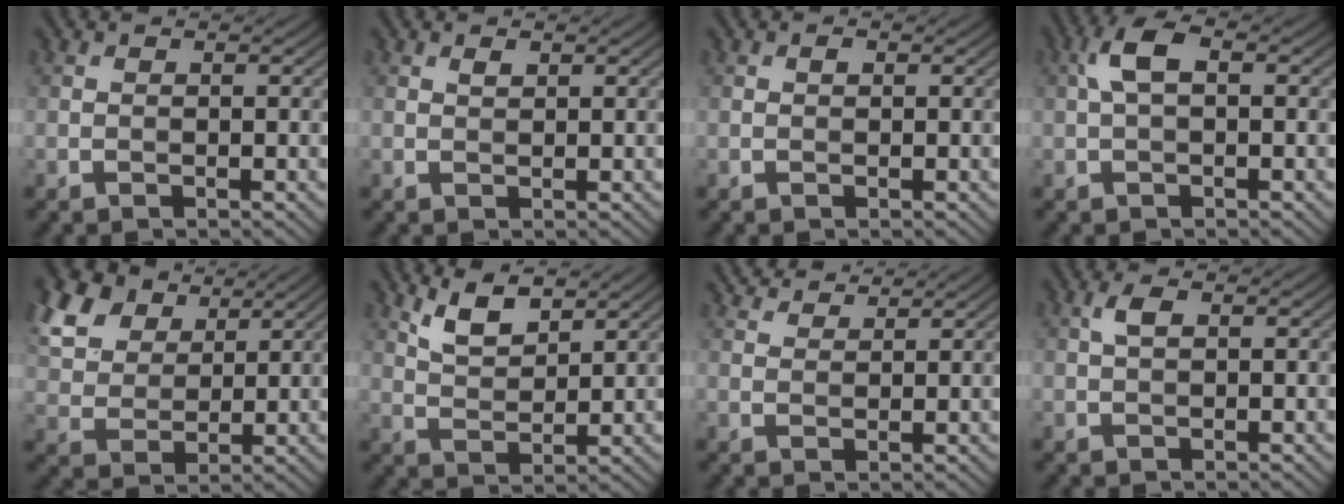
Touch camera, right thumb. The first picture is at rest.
{"total": 0.8, "force": [0.5, 0.3, 0.5], "torque": [-0.012, -0.001, 0.011]}
{"total": 0.6, "force": [0.2, 0.4, 0.4], "torque": [-0.003, -0.001, 0.001]}
{"total": 4.0, "force": [0.5, 1.7, 3.6], "torque": [-0.081, 0.015, 0.006]}
{"total": 10.9, "force": [6.3, 6.6, 5.9], "torque": [-0.175, 0.027, 0.117]}
{"total": 5.0, "force": [3.6, 1.7, 3.1], "torque": [-0.077, -0.001, 0.078]}
{"total": 3.6, "force": [3.3, 0.7, 1.2], "torque": [-0.033, 0.007, 0.065]}
{"total": 1.8, "force": [0.5, 0.8, 1.6], "torque": [-0.037, 0.007, 0.008]}